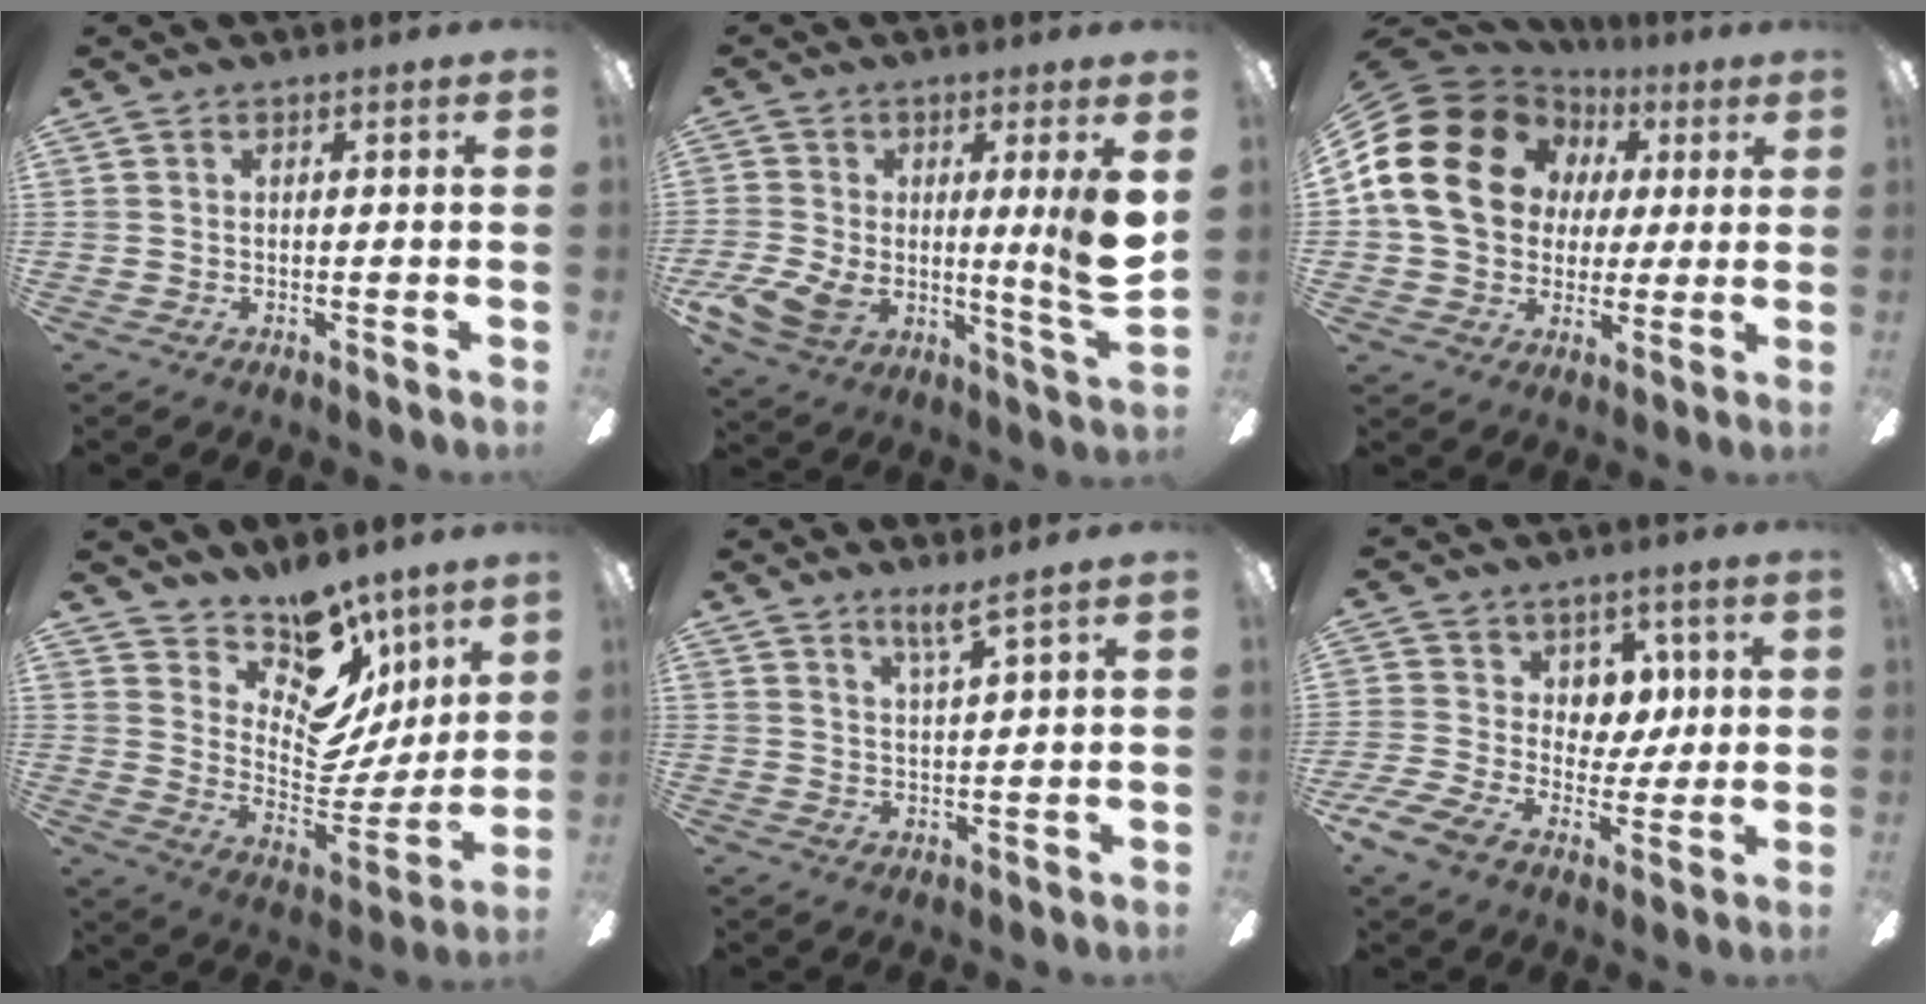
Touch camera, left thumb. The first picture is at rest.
{"total": 15.0, "force": [0.4, 5.2, 14.1], "torque": [-0.239, -0.028, 0.008]}
{"total": 19.6, "force": [4.1, 16.4, 10.0], "torque": [-0.186, 0.008, 0.081]}
{"total": 15.1, "force": [11.6, 7.9, 5.6], "torque": [-0.081, -0.114, 0.209]}
{"total": 4.6, "force": [3.7, -0.3, 2.7], "torque": [-0.054, -0.021, 0.062]}
{"total": 10.2, "force": [-0.7, 8.8, 5.1], "torque": [-0.092, 0.013, -0.003]}